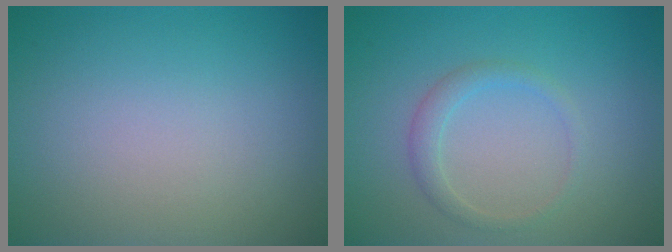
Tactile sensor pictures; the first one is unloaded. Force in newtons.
{"total": 1.6, "press": 1.6, "slide": 0.0}